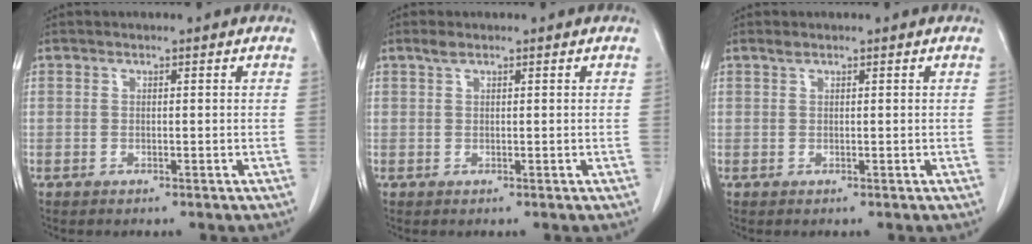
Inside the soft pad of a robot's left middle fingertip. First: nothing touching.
{"total": 1.1, "force": [0.8, 0.2, 0.7], "torque": [-0.020, 0.007, 0.018]}
{"total": 0.6, "force": [0.5, 0.1, 0.3], "torque": [-0.013, 0.004, 0.012]}